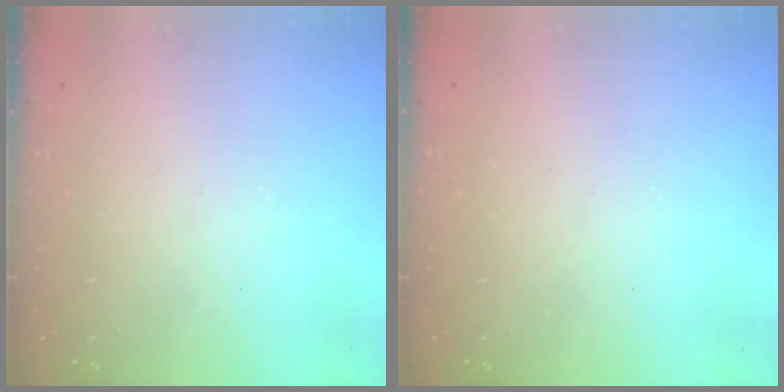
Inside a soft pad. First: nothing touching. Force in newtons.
{"total": 0.0}